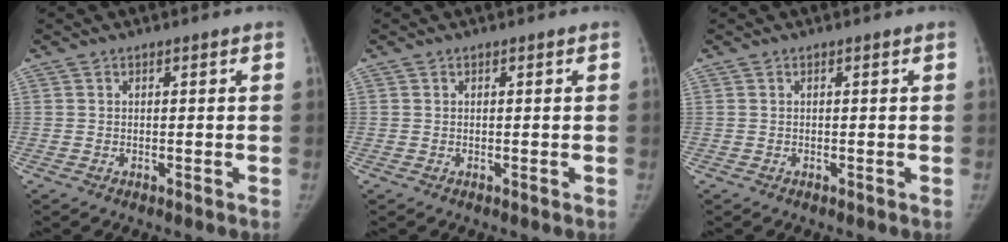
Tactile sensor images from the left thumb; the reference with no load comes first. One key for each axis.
{"total": 0.0}
{"total": 0.0}